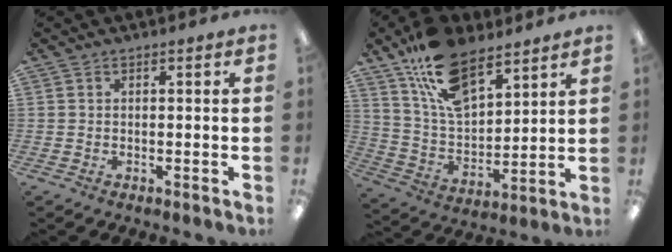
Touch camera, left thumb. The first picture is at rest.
{"total": 17.0, "force": [11.6, 8.0, 9.5], "torque": [-0.188, -0.048, 0.215]}